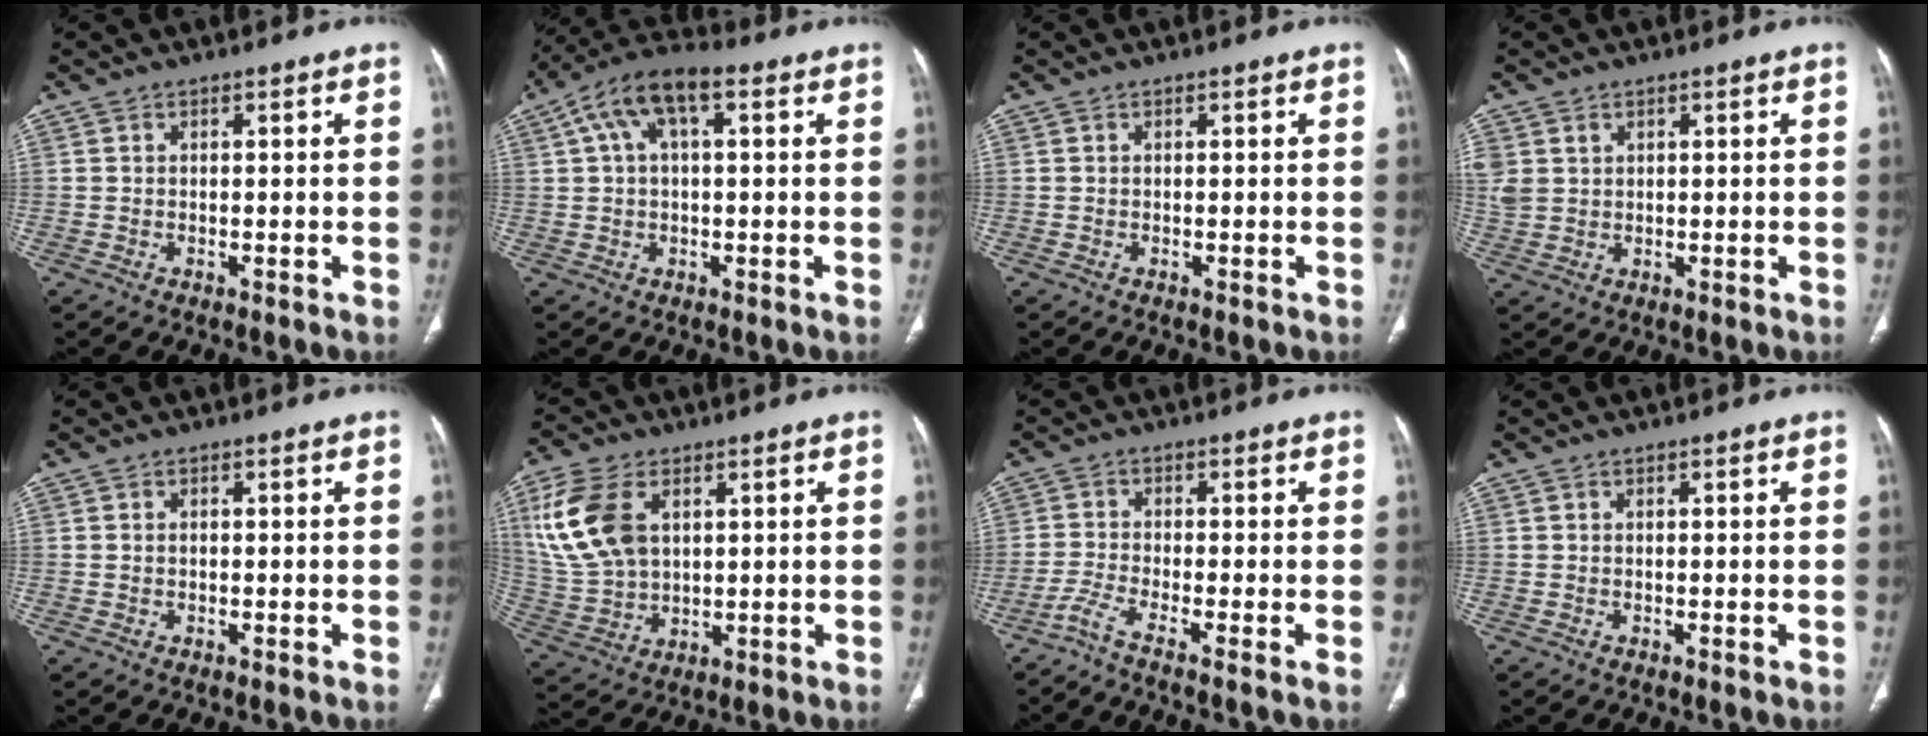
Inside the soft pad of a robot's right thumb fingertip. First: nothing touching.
{"total": 10.2, "force": [3.4, 4.6, 8.5], "torque": [-0.165, 0.039, 0.054]}
{"total": 0.0}
{"total": 5.7, "force": [1.8, 4.9, 2.5], "torque": [-0.063, 0.000, 0.047]}
{"total": 0.7, "force": [0.0, 0.5, 0.5], "torque": [-0.012, 0.002, 0.000]}
{"total": 14.6, "force": [4.7, 9.4, 10.2], "torque": [-0.214, -0.006, 0.104]}
{"total": 3.2, "force": [-2.4, -1.0, 1.9], "torque": [-0.062, 0.002, -0.059]}
{"total": 0.0}